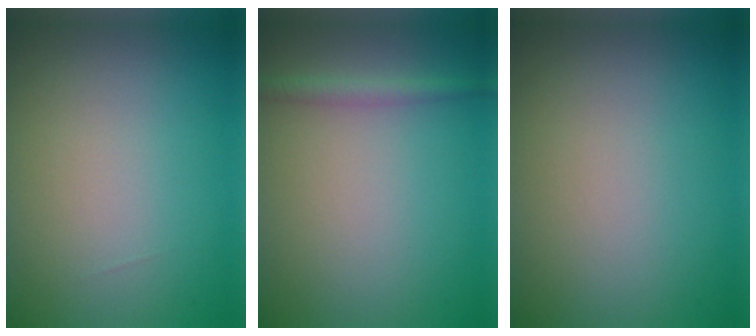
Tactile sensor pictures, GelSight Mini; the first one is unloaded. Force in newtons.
{"total": 1.6, "press": 1.6, "slide": 0.1}
{"total": 0.0}